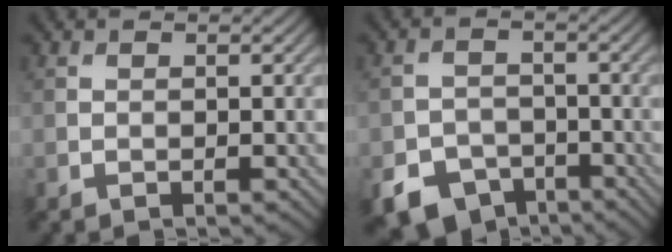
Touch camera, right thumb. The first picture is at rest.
{"total": 7.8, "force": [-5.5, 4.9, 2.5], "torque": [-0.042, -0.018, -0.090]}